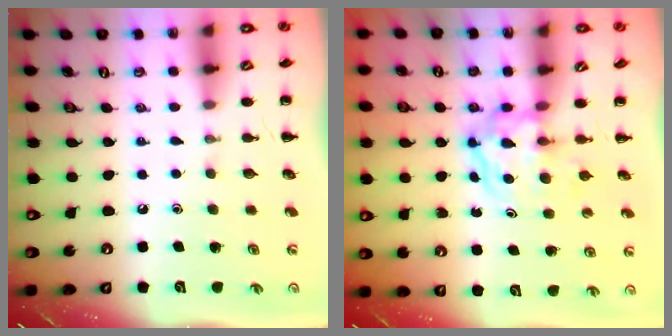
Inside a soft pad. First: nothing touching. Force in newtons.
{"total": 3.9, "press": 3.9, "slide": 0.5}